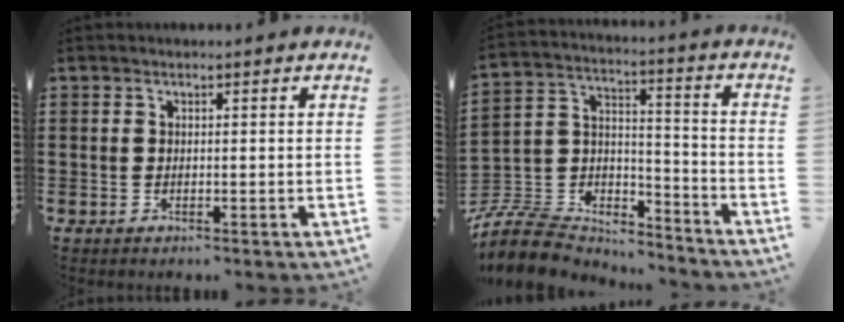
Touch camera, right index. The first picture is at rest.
{"total": 9.6, "force": [-8.5, 3.8, 2.4], "torque": [-0.072, 0.014, -0.169]}